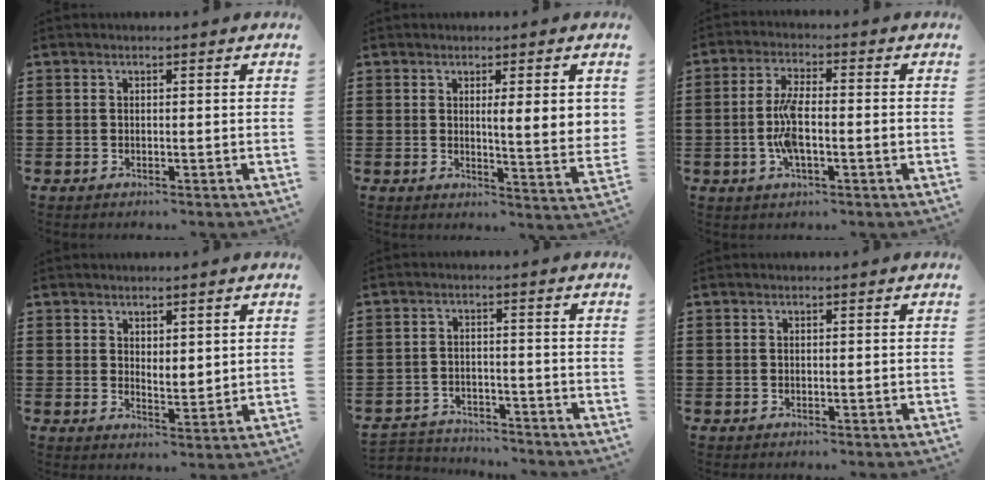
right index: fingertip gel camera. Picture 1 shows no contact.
{"total": 5.6, "force": [1.7, 0.6, 5.4], "torque": [-0.089, -0.008, 0.023]}
{"total": 6.7, "force": [-1.2, 2.0, 6.3], "torque": [-0.138, -0.006, -0.029]}
{"total": 2.4, "force": [2.1, 1.0, 0.4], "torque": [-0.013, 0.004, 0.040]}
{"total": 3.5, "force": [-3.5, 0.4, -0.1], "torque": [-0.007, 0.000, -0.075]}
{"total": 0.0}